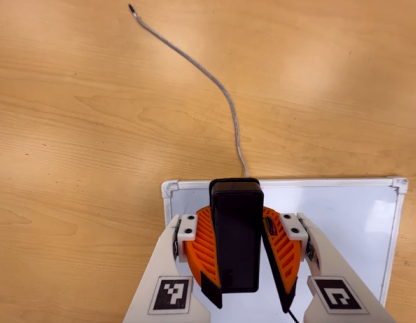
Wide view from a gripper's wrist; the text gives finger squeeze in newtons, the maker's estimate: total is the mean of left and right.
{"total": 10.4, "left": 9.8, "right": 10.9}